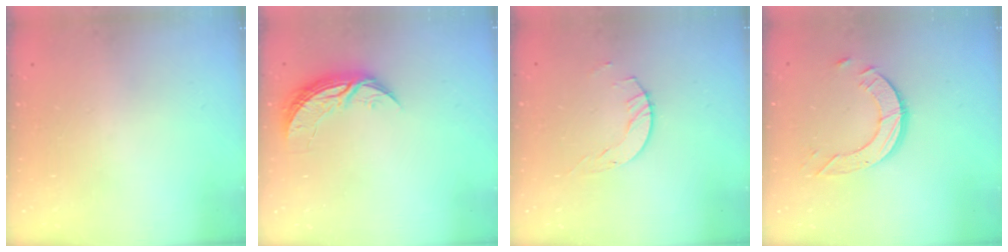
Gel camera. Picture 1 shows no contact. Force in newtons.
{"total": 8.4, "press": 8.4, "slide": 0.6}
{"total": 4.1, "press": 4.1, "slide": 0.2}
{"total": 6.9, "press": 6.9, "slide": 0.6}